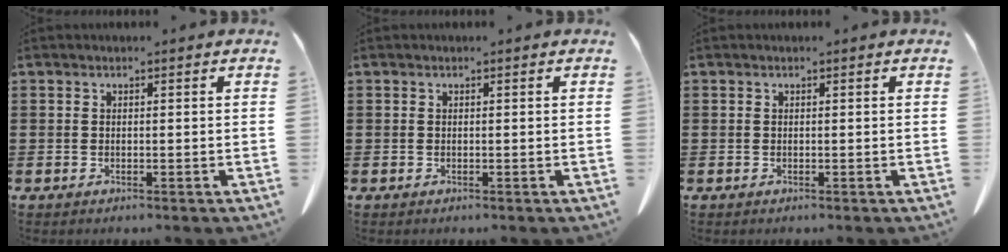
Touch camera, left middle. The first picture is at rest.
{"total": 0.0}
{"total": 0.0}